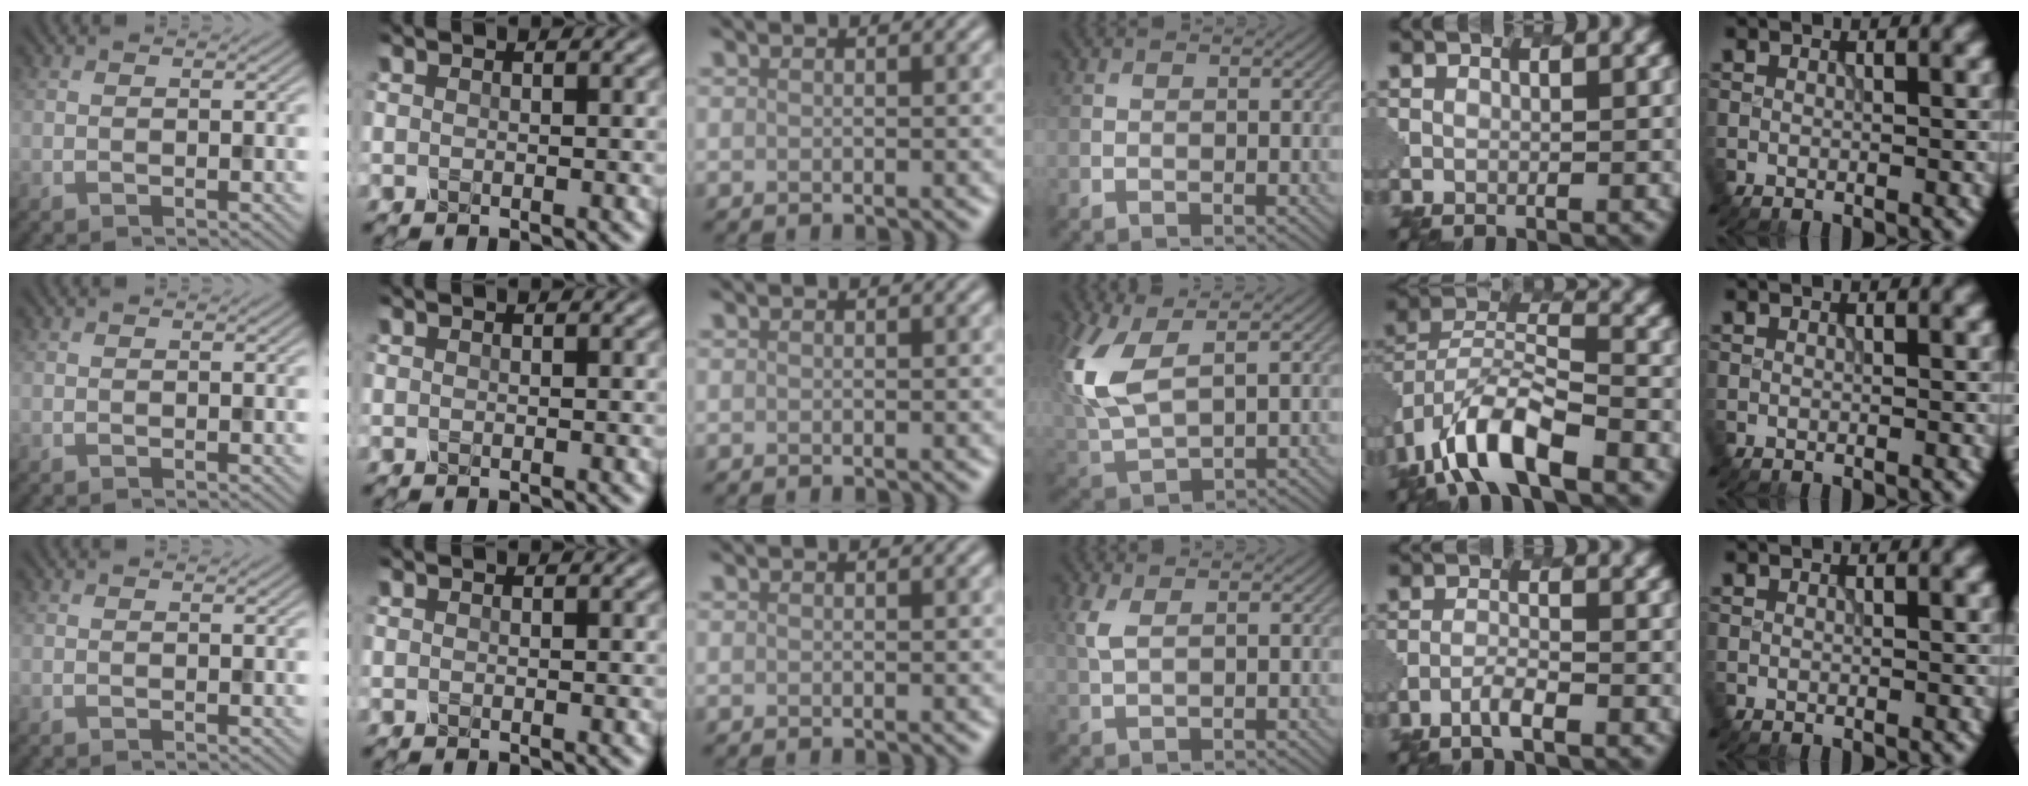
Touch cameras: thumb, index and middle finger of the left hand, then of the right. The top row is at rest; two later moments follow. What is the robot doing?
{"motion": "insert", "object": "pen bag"}